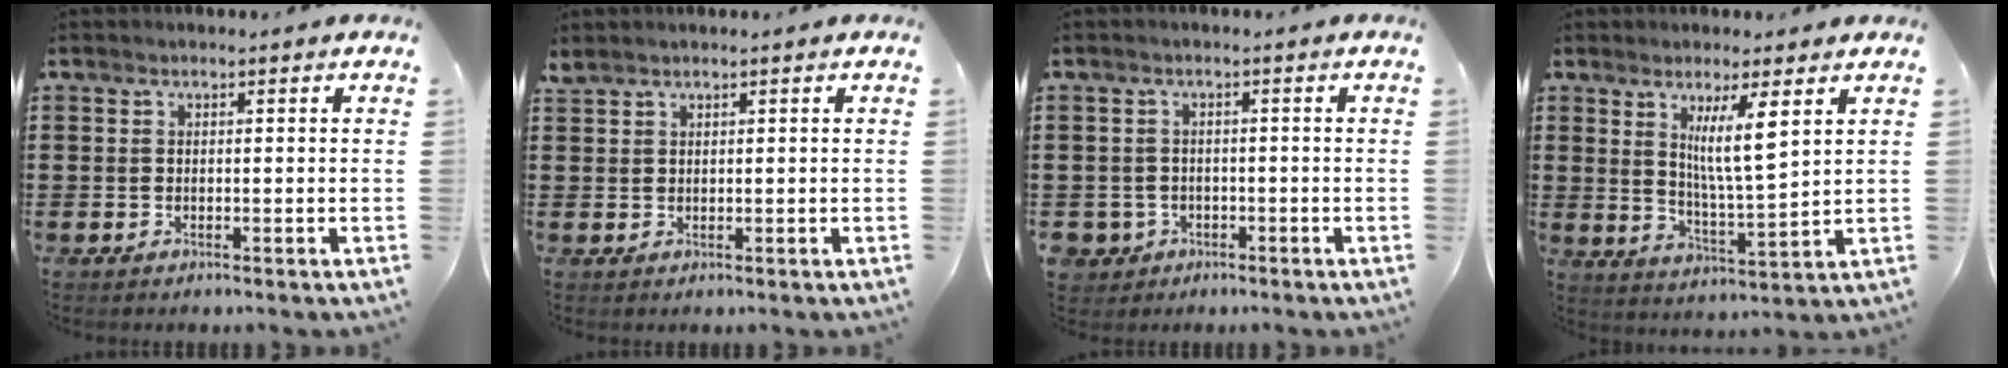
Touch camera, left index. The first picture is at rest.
{"total": 1.0, "force": [1.0, 0.0, 0.4], "torque": [-0.008, 0.001, 0.019]}
{"total": 2.2, "force": [-1.4, 1.7, 0.1], "torque": [-0.011, 0.001, -0.033]}
{"total": 7.5, "force": [3.9, 0.9, 6.4], "torque": [-0.119, -0.016, 0.062]}